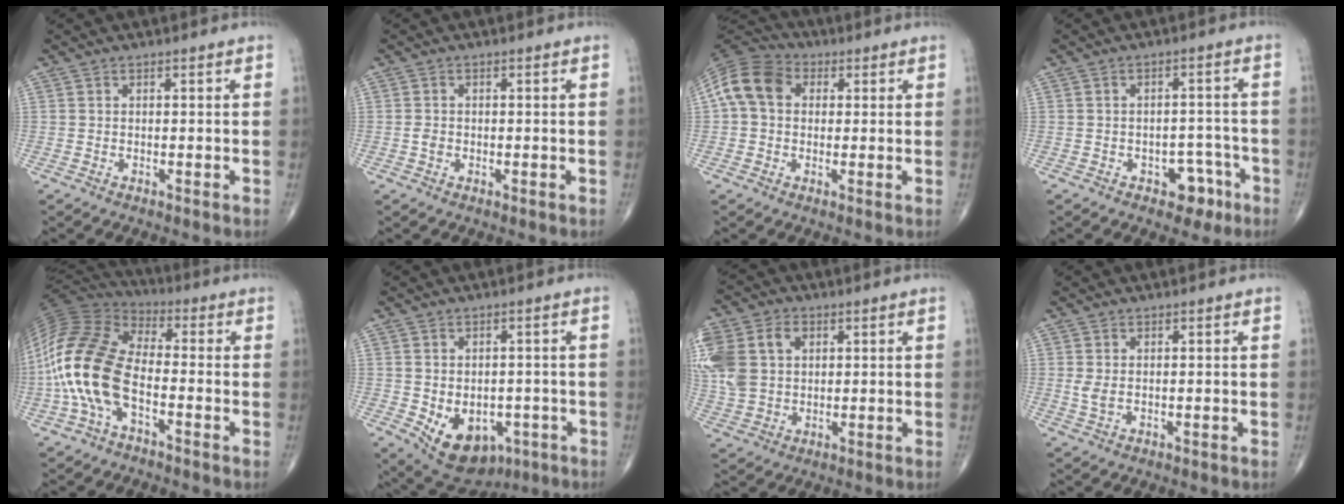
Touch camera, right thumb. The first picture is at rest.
{"total": 1.4, "force": [-0.3, 1.1, 0.8], "torque": [-0.016, 0.001, -0.006]}
{"total": 10.6, "force": [1.8, 8.2, 6.5], "torque": [-0.117, 0.027, 0.021]}
{"total": 5.5, "force": [-3.0, 3.6, 2.8], "torque": [-0.004, 0.031, -0.037]}
{"total": 17.8, "force": [-4.2, 9.6, 14.4], "torque": [-0.308, 0.036, -0.087]}
{"total": 12.1, "force": [-4.2, 8.4, 7.5], "torque": [-0.088, 0.006, -0.043]}
{"total": 13.7, "force": [2.8, 10.7, 8.2], "torque": [-0.201, 0.012, 0.056]}
{"total": 2.2, "force": [0.3, 1.2, 1.8], "torque": [-0.043, -0.001, 0.011]}